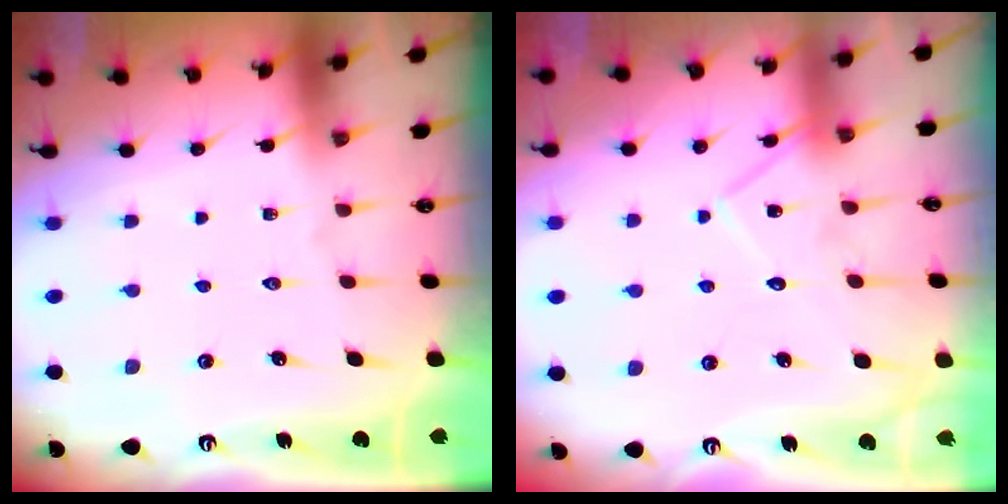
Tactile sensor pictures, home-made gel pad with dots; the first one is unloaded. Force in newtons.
{"total": 13.3, "press": 13.2, "slide": 0.8}